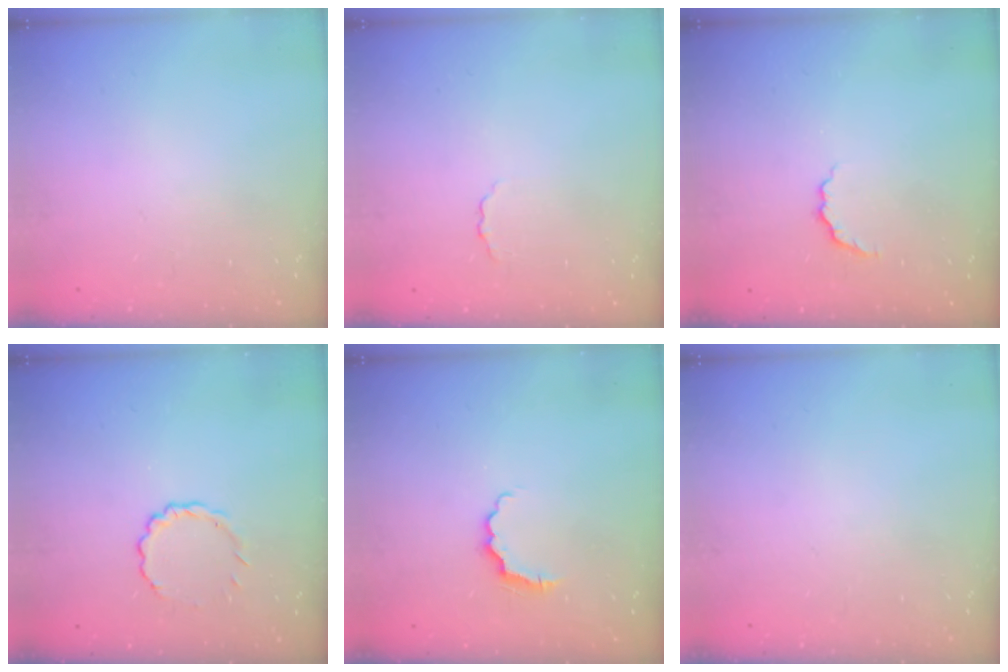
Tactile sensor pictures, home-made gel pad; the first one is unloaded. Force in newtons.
{"total": 1.2, "press": 1.2, "slide": 0.3}
{"total": 3.2, "press": 3.1, "slide": 0.8}
{"total": 2.8, "press": 2.7, "slide": 0.9}
{"total": 3.7, "press": 3.6, "slide": 0.7}
{"total": 0.0}